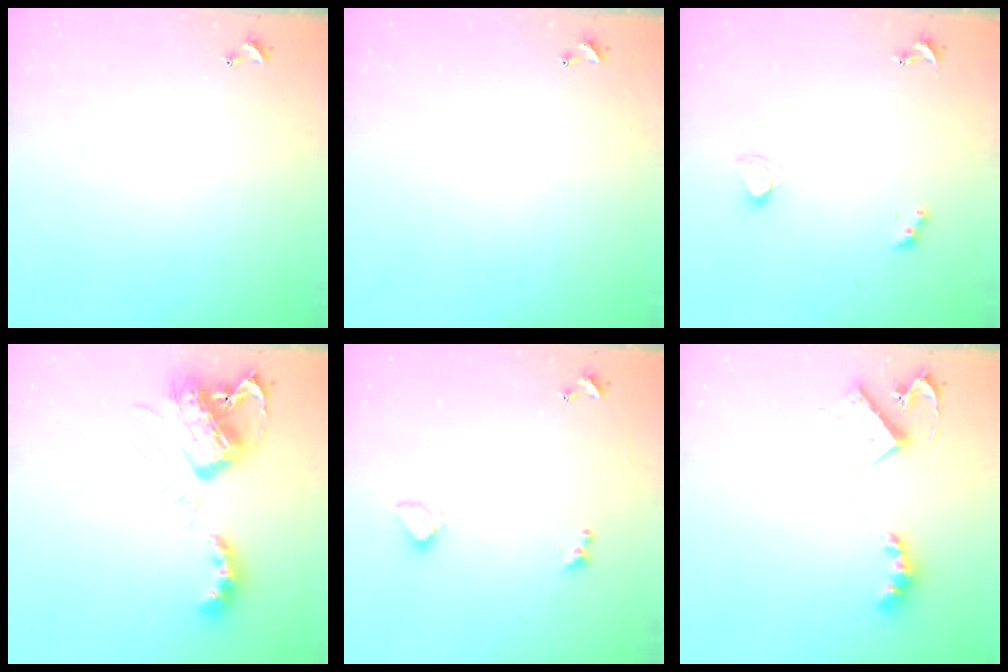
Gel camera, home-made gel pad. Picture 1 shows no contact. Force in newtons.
{"total": 0.0}
{"total": 2.1, "press": 2.1, "slide": 0.4}
{"total": 8.7, "press": 8.7, "slide": 0.5}
{"total": 0.8, "press": 0.6, "slide": 0.4}
{"total": 8.2, "press": 8.2, "slide": 0.5}